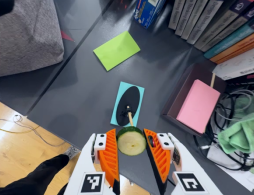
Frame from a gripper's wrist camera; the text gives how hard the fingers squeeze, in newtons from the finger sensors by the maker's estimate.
{"total": 7.9, "left": 7.9, "right": 7.9}